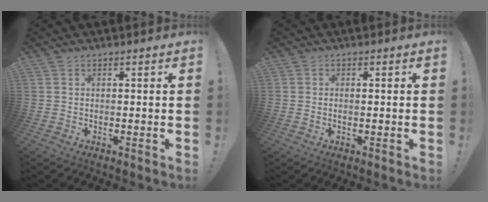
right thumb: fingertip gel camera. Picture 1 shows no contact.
{"total": 0.8, "force": [-0.3, 0.1, 0.7], "torque": [-0.007, -0.002, -0.007]}